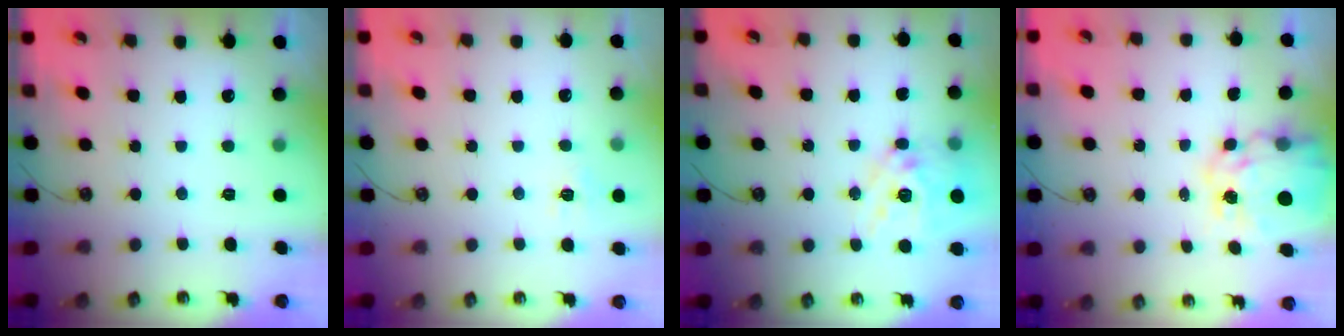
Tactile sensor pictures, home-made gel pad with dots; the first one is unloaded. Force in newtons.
{"total": 7.2, "press": 7.1, "slide": 1.3}
{"total": 15.0, "press": 15.0, "slide": 1.4}
{"total": 11.9, "press": 11.8, "slide": 1.2}